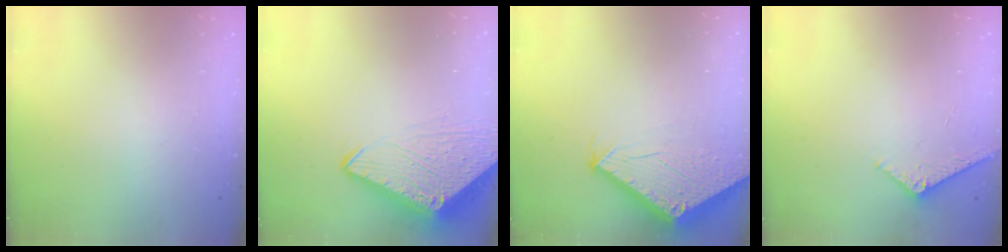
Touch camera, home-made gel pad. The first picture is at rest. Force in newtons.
{"total": 7.1, "press": 7.0, "slide": 0.7}
{"total": 2.8, "press": 2.8, "slide": 0.1}
{"total": 4.5, "press": 4.5, "slide": 0.5}